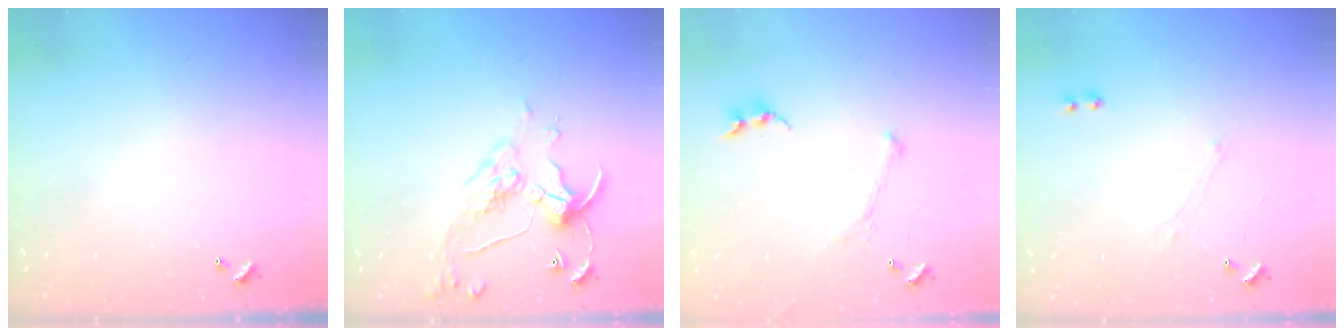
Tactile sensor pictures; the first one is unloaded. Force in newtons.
{"total": 6.8, "press": 6.7, "slide": 0.8}
{"total": 3.8, "press": 3.7, "slide": 0.9}
{"total": 1.0, "press": 0.9, "slide": 0.5}